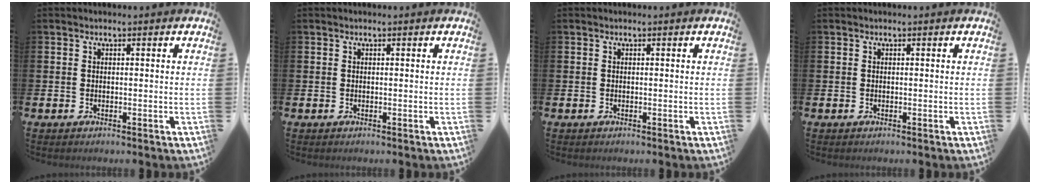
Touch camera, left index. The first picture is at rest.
{"total": 0.0}
{"total": 0.0}
{"total": 0.0}